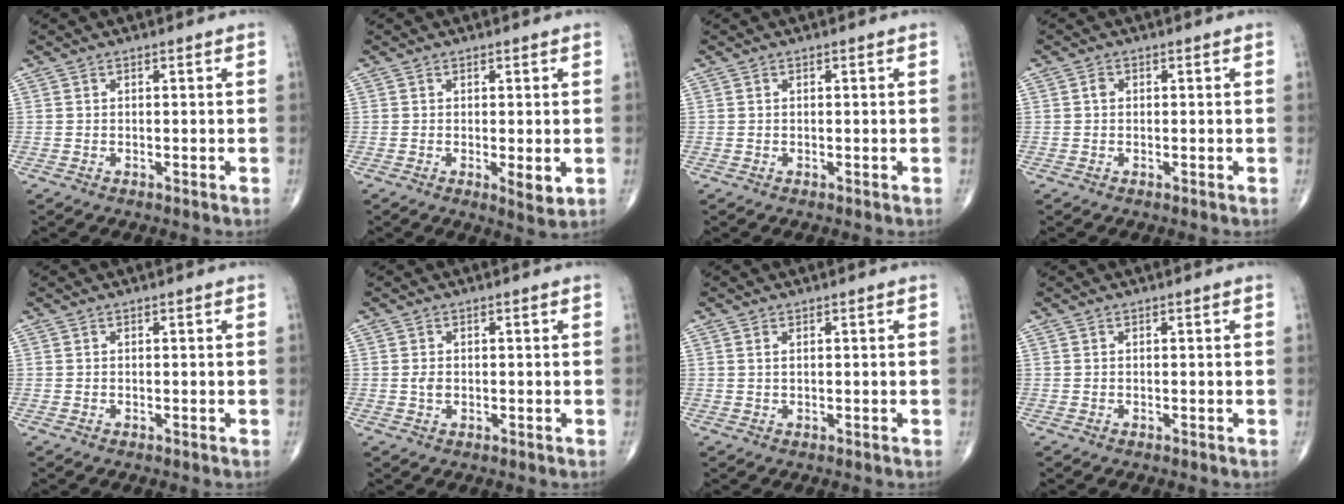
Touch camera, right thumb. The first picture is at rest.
{"total": 3.2, "force": [-0.4, 0.9, 3.1], "torque": [-0.049, -0.013, -0.007]}
{"total": 0.0}
{"total": 1.0, "force": [0.1, 0.8, 0.6], "torque": [-0.006, 0.002, -0.002]}
{"total": 0.0}
{"total": 1.5, "force": [-0.1, 1.0, 1.1], "torque": [-0.018, 0.000, -0.001]}
{"total": 0.7, "force": [0.3, 0.3, 0.6], "torque": [-0.016, 0.005, 0.006]}
{"total": 0.0}